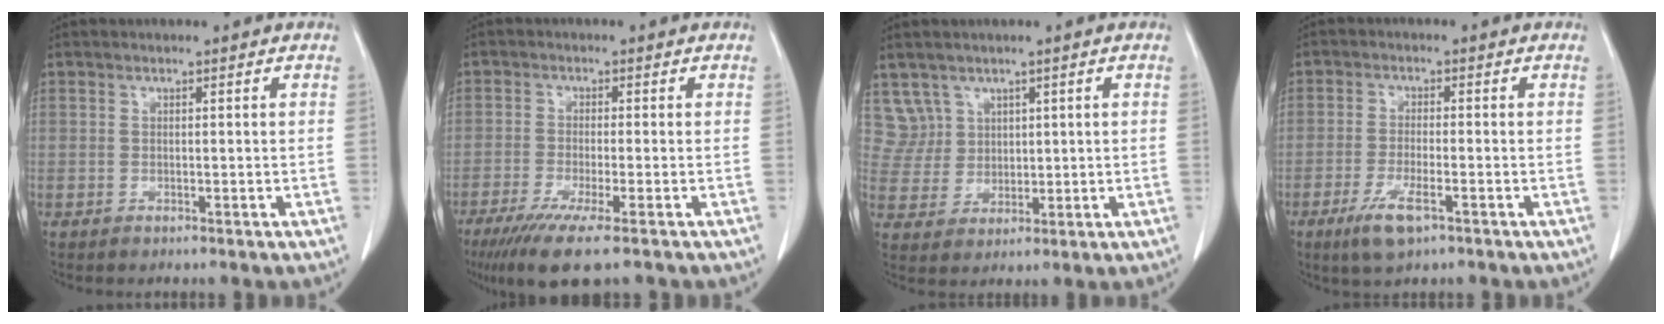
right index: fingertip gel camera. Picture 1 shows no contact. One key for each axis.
{"total": 8.0, "fx": -5.2, "fy": 0.5, "fz": 6.0, "tx": -0.100, "ty": -0.021, "tz": -0.083}
{"total": 5.3, "fx": 3.2, "fy": 4.2, "fz": -0.5, "tx": 0.018, "ty": 0.009, "tz": 0.071}
{"total": 5.5, "fx": -3.0, "fy": 1.2, "fz": 4.4, "tx": -0.091, "ty": -0.009, "tz": -0.050}